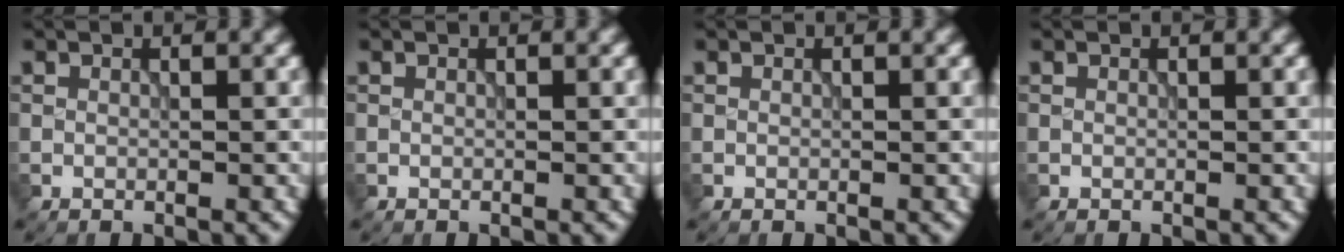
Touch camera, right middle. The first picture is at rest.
{"total": 0.0}
{"total": 0.0}
{"total": 0.0}